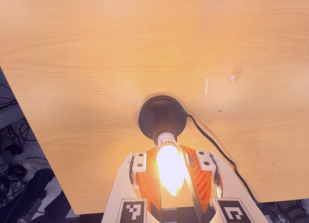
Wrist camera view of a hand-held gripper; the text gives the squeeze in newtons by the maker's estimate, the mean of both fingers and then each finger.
{"total": 13.7, "left": 13.7, "right": 13.8}